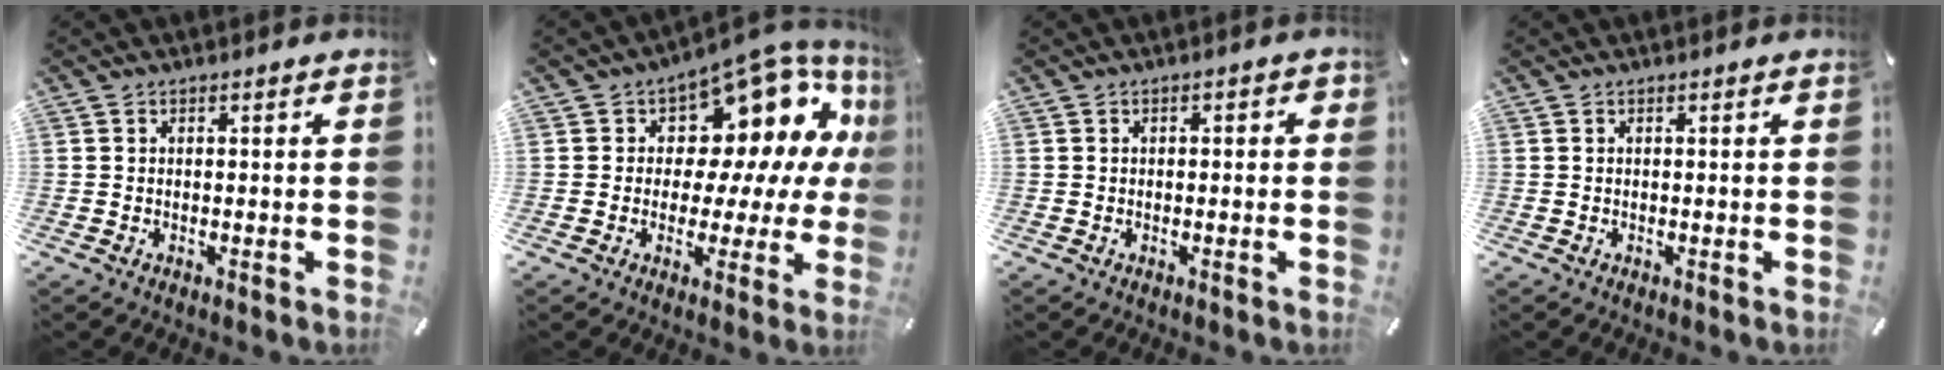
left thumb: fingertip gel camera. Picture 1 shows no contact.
{"total": 12.8, "force": [6.8, 8.3, 7.0], "torque": [-0.085, -0.076, 0.117]}
{"total": 1.2, "force": [-0.7, 1.0, 0.3], "torque": [-0.005, 0.005, -0.016]}
{"total": 0.0}